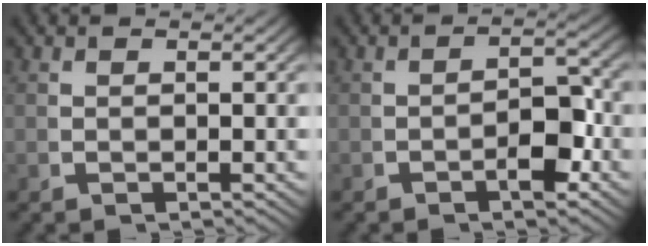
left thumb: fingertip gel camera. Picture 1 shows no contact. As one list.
[{"total": 3.3, "force": [-1.0, 1.4, 2.8], "torque": [-0.042, -0.007, -0.015]}]